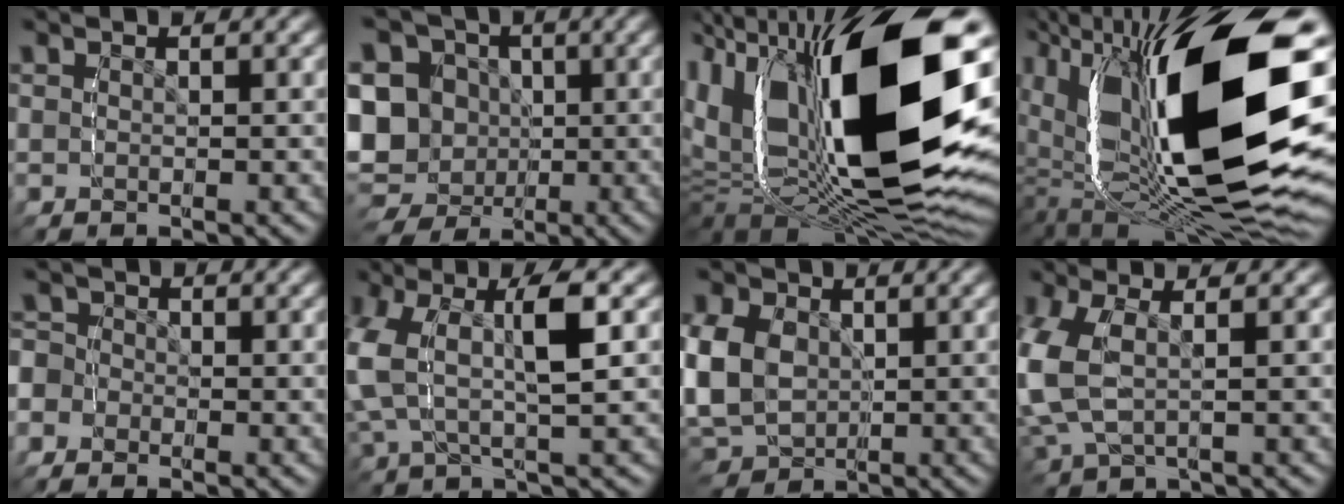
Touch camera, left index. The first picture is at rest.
{"total": 15.9, "force": [-2.0, 14.3, 6.8], "torque": [-0.164, -0.043, -0.044]}
{"total": 22.6, "force": [-2.7, 13.1, 18.2], "torque": [-0.322, -0.034, -0.029]}
{"total": 20.9, "force": [-2.7, 10.0, 18.2], "torque": [-0.306, -0.013, -0.034]}
{"total": 4.9, "force": [-1.5, 4.5, 0.9], "torque": [-0.036, -0.009, -0.041]}
{"total": 8.0, "force": [-0.4, 5.3, 6.0], "torque": [-0.150, -0.009, -0.010]}
{"total": 8.8, "force": [-0.8, 7.7, 4.3], "torque": [-0.128, -0.039, -0.005]}
{"total": 7.8, "force": [-0.1, 6.0, 5.0], "torque": [-0.150, -0.006, -0.002]}